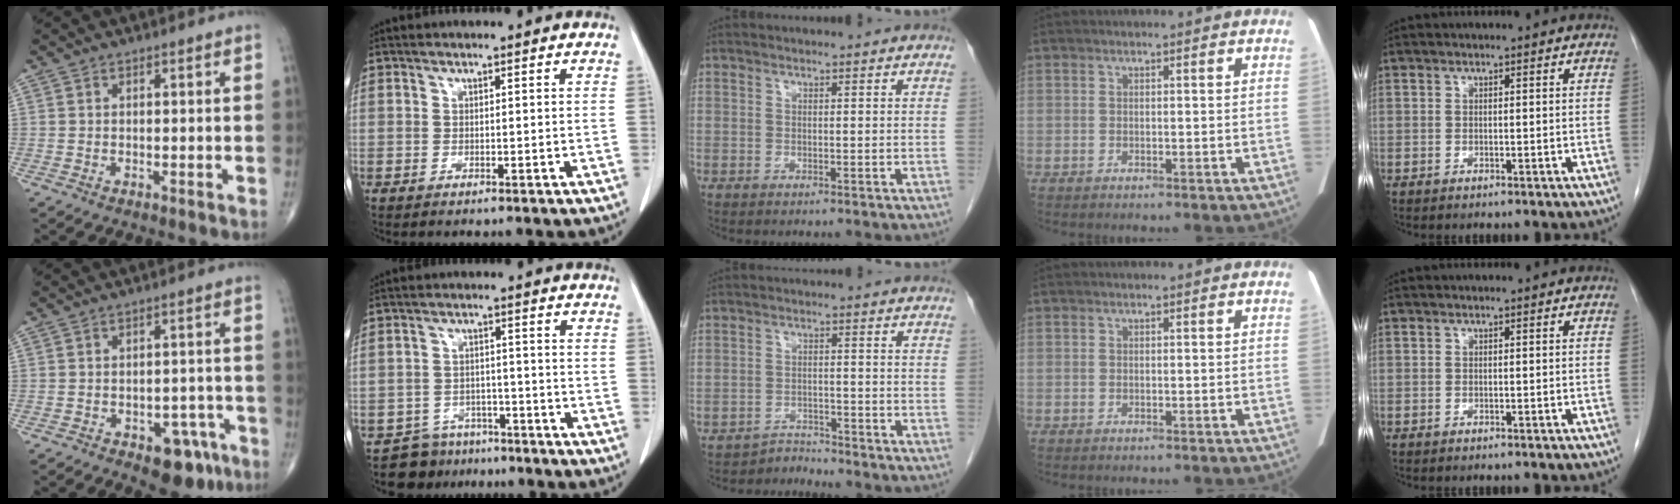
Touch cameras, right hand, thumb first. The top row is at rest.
{"thumb": {"total": 8.6, "force": [-4.9, 4.7, 5.3], "torque": [-0.037, 0.036, -0.056]}, "index": {"total": 6.6, "force": [-5.3, 3.8, -0.7], "torque": [0.021, 0.024, -0.080]}, "middle": {"total": 2.6, "force": [-2.2, -0.2, -1.3], "torque": [0.033, -0.004, -0.037]}}